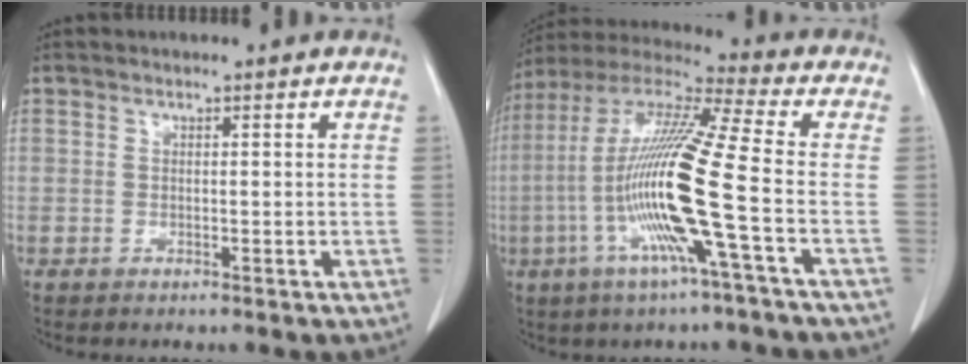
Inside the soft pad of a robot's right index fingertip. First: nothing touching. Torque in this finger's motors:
{"motor_torque": [2.14, 0.00, 1.06, 0.21]}